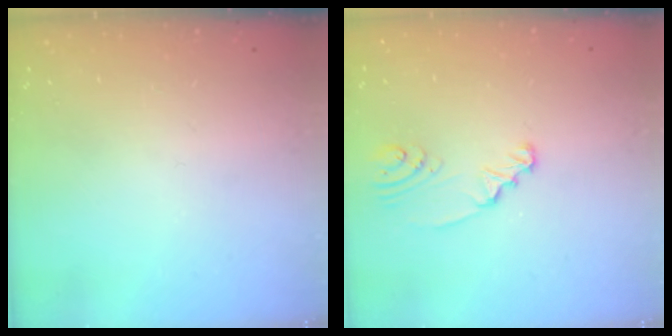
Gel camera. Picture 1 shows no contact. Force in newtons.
{"total": 2.3, "press": 2.3, "slide": 0.3}